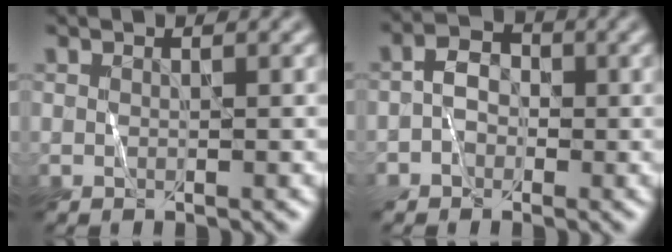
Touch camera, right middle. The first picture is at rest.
{"total": 2.0, "force": [-0.8, 1.6, 0.8], "torque": [-0.011, 0.014, -0.020]}